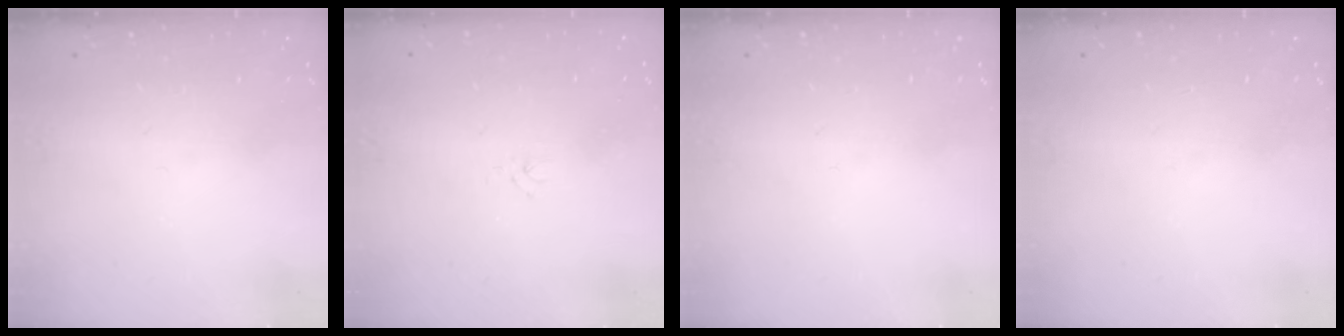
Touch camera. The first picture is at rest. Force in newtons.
{"total": 1.0, "press": 1.0, "slide": 0.3}
{"total": 0.0}
{"total": 0.0}